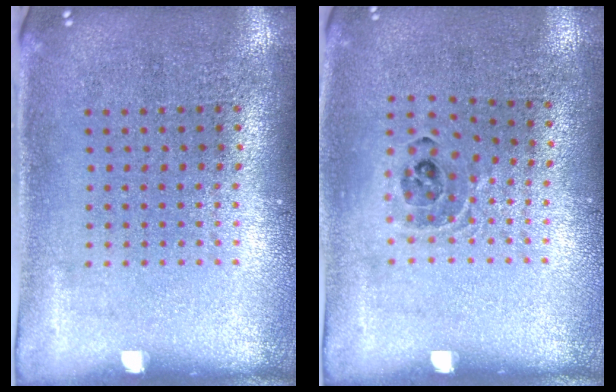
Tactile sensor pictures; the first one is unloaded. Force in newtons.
{"total": 0.9, "press": 0.9, "slide": 0.1}